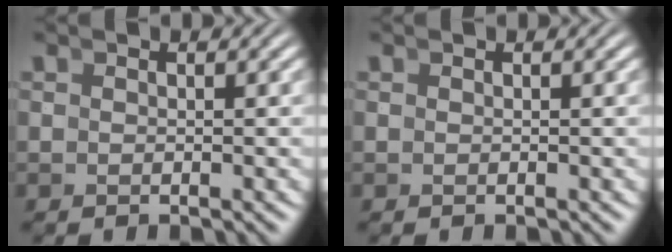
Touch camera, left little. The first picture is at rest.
{"total": 0.0}